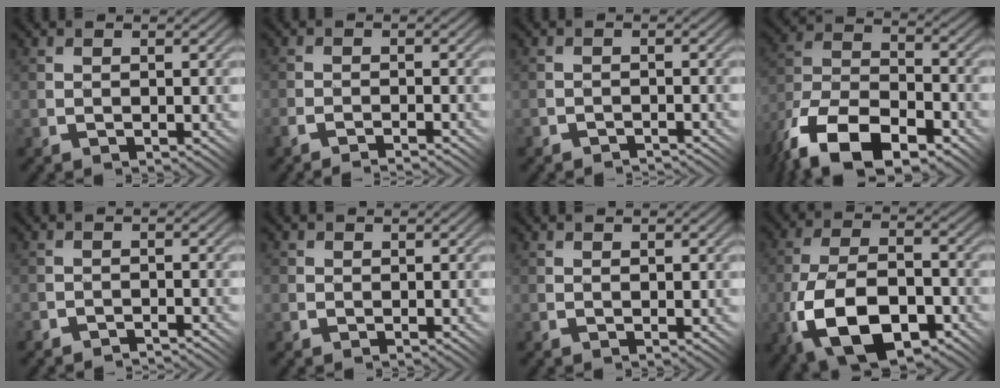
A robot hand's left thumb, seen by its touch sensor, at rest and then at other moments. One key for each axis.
{"total": 2.3, "fx": -2.2, "fy": -0.1, "fz": 0.7, "tx": -0.014, "ty": 0.005, "tz": -0.050}
{"total": 1.6, "fx": -1.2, "fy": -0.5, "fz": -0.9, "tx": 0.019, "ty": 0.012, "tz": -0.030}
{"total": 15.0, "fx": -9.9, "fy": 7.3, "fz": 8.6, "tx": -0.195, "ty": -0.023, "tz": -0.185}
{"total": 1.8, "fx": -1.5, "fy": -0.6, "fz": -0.9, "tx": 0.020, "ty": 0.013, "tz": -0.035}
{"total": 2.0, "fx": 0.4, "fy": 2.0, "fz": -0.1, "tx": 0.007, "ty": 0.005, "tz": -0.009}
{"total": 0.6, "fx": 0.0, "fy": 0.3, "fz": 0.5, "tx": -0.005, "ty": 0.000, "tz": 0.005}
{"total": 14.0, "fx": -6.5, "fy": 7.2, "fz": 10.0, "tx": -0.212, "ty": -0.018, "tz": -0.128}